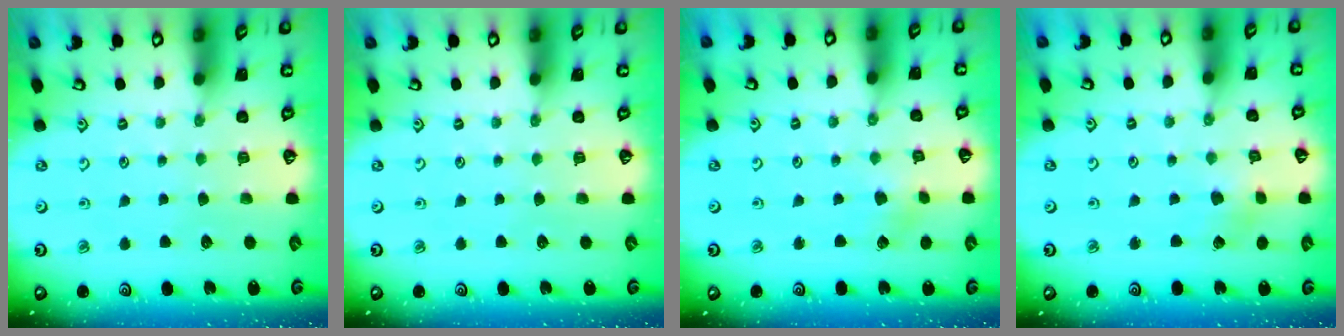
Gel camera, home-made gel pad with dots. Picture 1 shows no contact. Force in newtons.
{"total": 0.0}
{"total": 2.7, "press": 2.7, "slide": 0.3}
{"total": 2.3, "press": 2.2, "slide": 0.4}